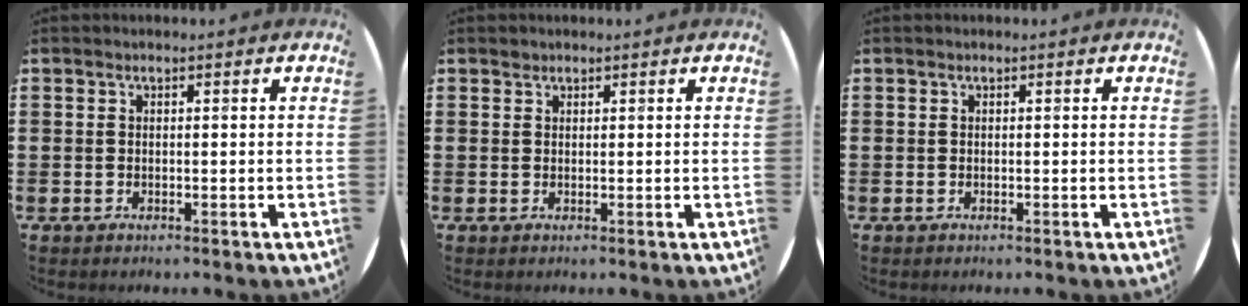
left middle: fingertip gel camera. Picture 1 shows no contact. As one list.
[{"total": 0.5, "force": [0.5, 0.3, 0.0], "torque": [0.000, 0.003, 0.009]}, {"total": 0.0}]